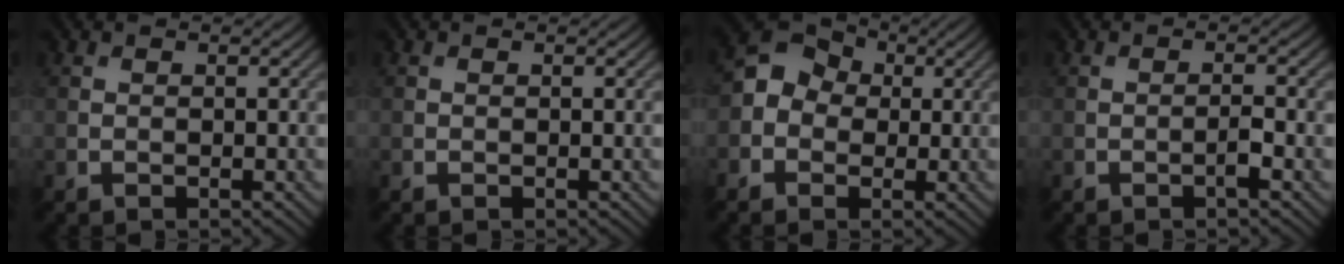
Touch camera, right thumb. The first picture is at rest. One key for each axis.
{"total": 0.0}
{"total": 5.6, "fx": -0.4, "fy": 4.9, "fz": 2.6, "tx": -0.051, "ty": 0.007, "tz": -0.027}
{"total": 1.4, "fx": -0.7, "fy": 0.2, "fz": 1.2, "tx": -0.021, "ty": 0.004, "tz": -0.015}